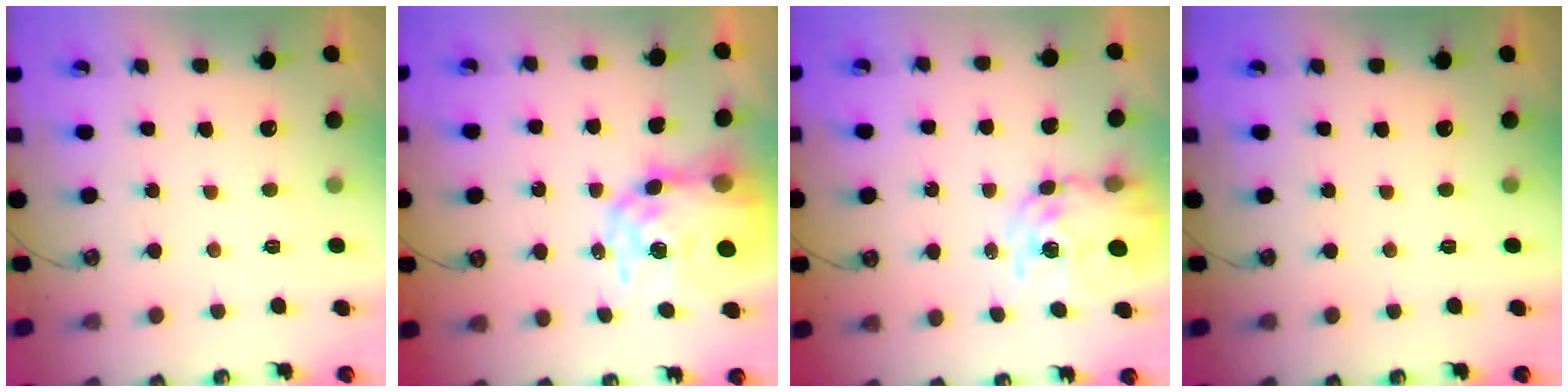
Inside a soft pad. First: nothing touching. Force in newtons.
{"total": 15.5, "press": 15.5, "slide": 1.3}
{"total": 12.3, "press": 12.2, "slide": 1.0}
{"total": 0.0}